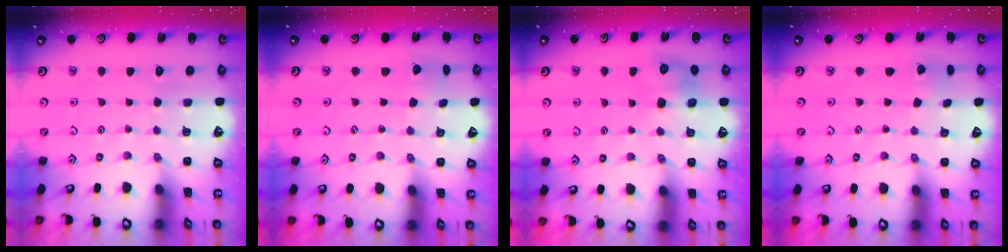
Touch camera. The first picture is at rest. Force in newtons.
{"total": 3.7, "press": 3.7, "slide": 0.3}
{"total": 7.9, "press": 7.9, "slide": 0.4}
{"total": 2.2, "press": 2.2, "slide": 0.1}